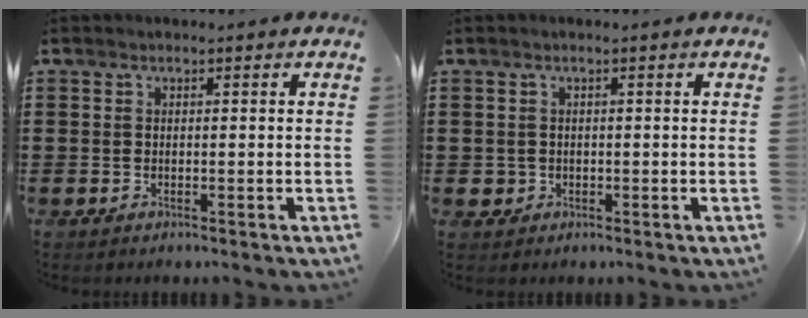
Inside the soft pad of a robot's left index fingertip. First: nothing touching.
{"total": 1.0, "force": [0.0, 1.0, 0.2], "torque": [-0.008, 0.005, -0.002]}